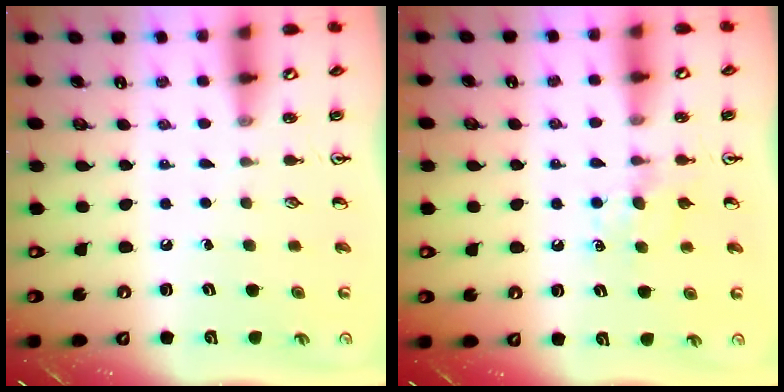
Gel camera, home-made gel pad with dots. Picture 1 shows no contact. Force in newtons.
{"total": 6.5, "press": 6.4, "slide": 0.6}